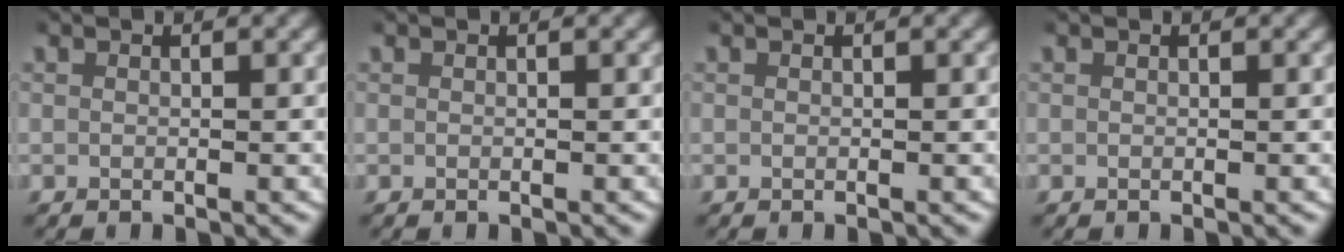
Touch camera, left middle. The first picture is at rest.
{"total": 0.0}
{"total": 0.0}
{"total": 0.0}